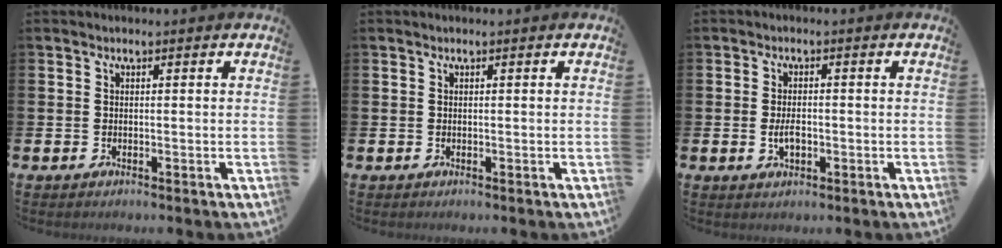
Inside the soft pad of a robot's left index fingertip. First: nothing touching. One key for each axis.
{"total": 0.0}
{"total": 2.7, "fx": -0.4, "fy": 1.4, "fz": 2.3, "tx": -0.030, "ty": -0.004, "tz": -0.010}